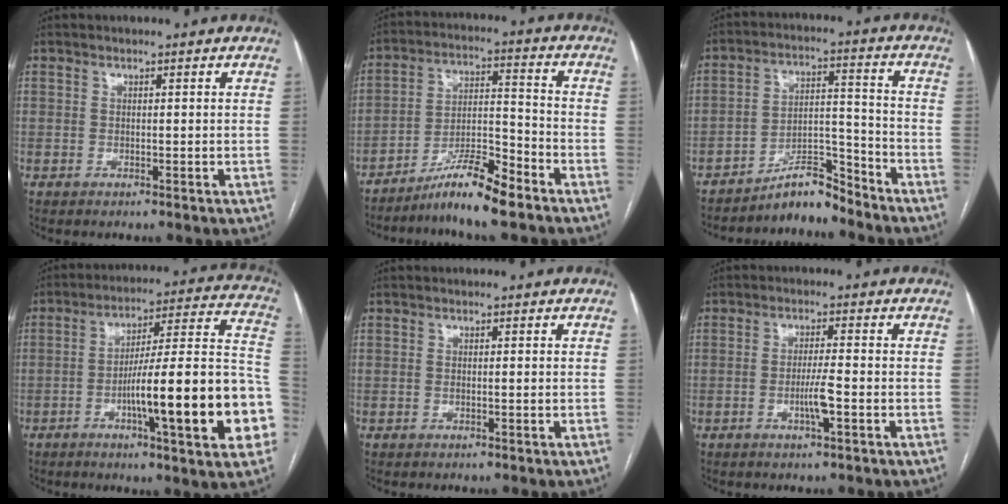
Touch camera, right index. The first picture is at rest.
{"total": 9.8, "force": [-7.7, 0.4, 6.0], "torque": [-0.109, -0.004, -0.137]}
{"total": 7.1, "force": [-6.7, 1.4, 1.9], "torque": [-0.025, 0.031, -0.114]}
{"total": 22.1, "force": [-6.7, 2.0, 21.0], "torque": [-0.239, 0.019, -0.093]}
{"total": 0.7, "force": [-0.1, 0.1, 0.7], "torque": [-0.012, -0.001, 0.001]}
{"total": 3.8, "force": [-1.4, -0.1, 3.6], "torque": [-0.068, -0.004, -0.026]}